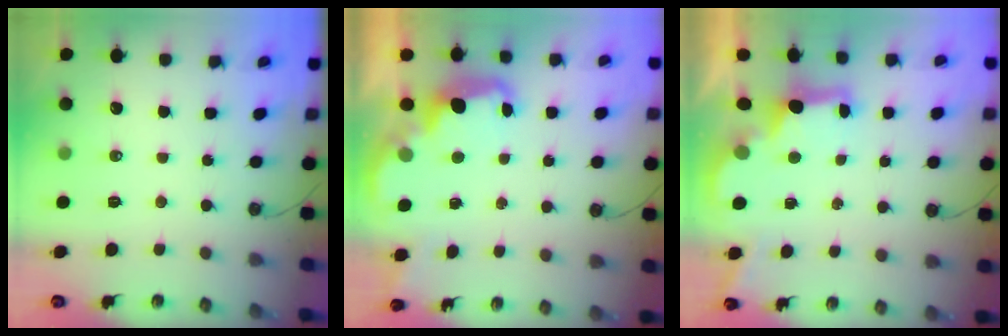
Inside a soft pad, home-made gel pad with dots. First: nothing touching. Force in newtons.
{"total": 2.8, "press": 2.7, "slide": 0.6}
{"total": 2.5, "press": 2.4, "slide": 0.7}